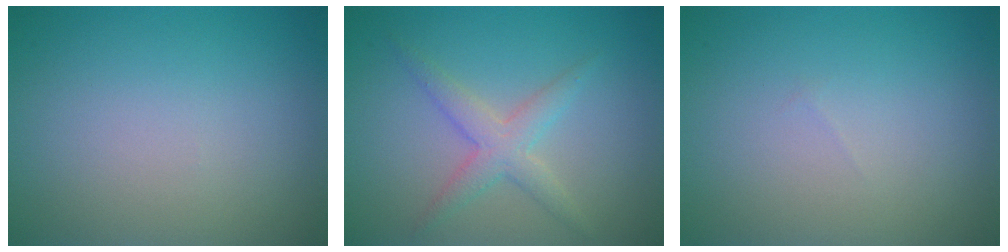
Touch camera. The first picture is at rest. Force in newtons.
{"total": 2.7, "press": 2.7, "slide": 0.1}
{"total": 0.0}